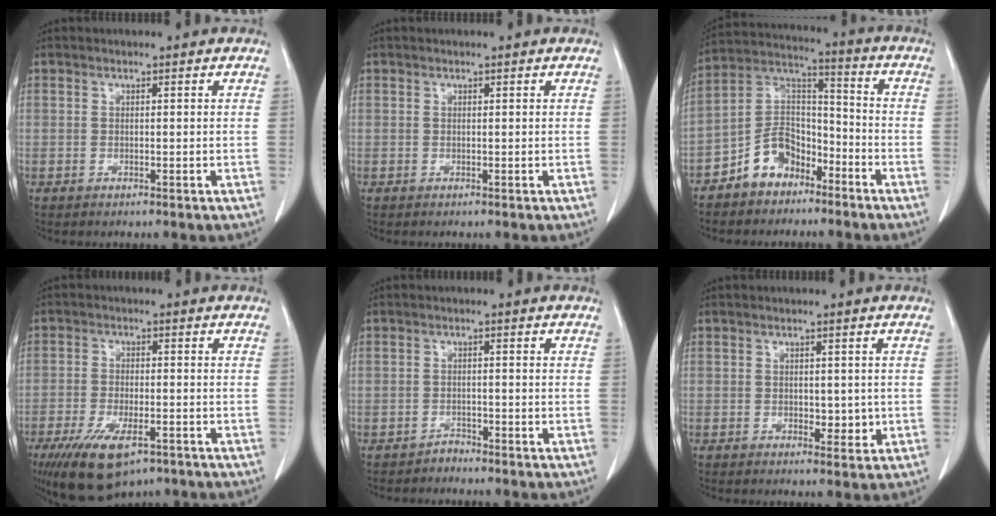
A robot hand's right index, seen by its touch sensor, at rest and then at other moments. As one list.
[{"total": 0.0}, {"total": 9.4, "force": [-6.1, 6.0, 4.0], "torque": [-0.082, 0.032, -0.117]}, {"total": 10.6, "force": [-6.4, 4.1, 7.5], "torque": [-0.136, -0.018, -0.103]}, {"total": 1.3, "force": [-1.3, 0.4, -0.3], "torque": [0.010, 0.000, -0.024]}, {"total": 3.1, "force": [-0.5, 1.8, 2.5], "torque": [-0.030, -0.001, -0.001]}]